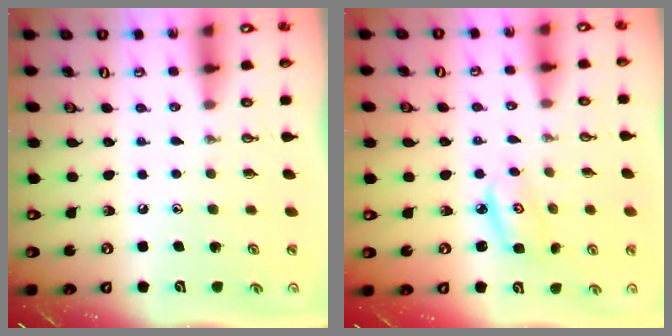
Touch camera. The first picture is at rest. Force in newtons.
{"total": 3.8, "press": 3.8, "slide": 0.2}